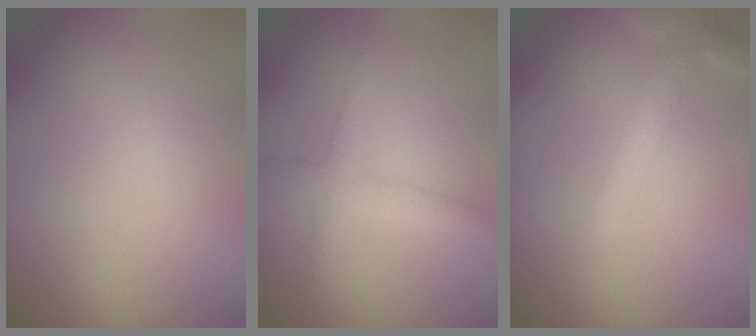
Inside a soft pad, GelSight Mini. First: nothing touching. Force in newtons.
{"total": 2.4, "press": 2.4, "slide": 0.2}
{"total": 3.0, "press": 3.0, "slide": 0.2}